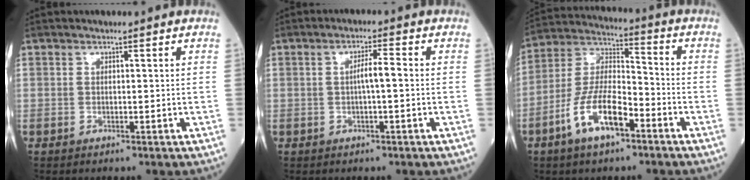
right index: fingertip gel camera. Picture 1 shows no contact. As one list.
[{"total": 3.0, "force": [-0.1, 0.2, 3.0], "torque": [-0.053, 0.004, -0.003]}, {"total": 11.8, "force": [-5.9, 4.0, 9.3], "torque": [-0.197, 0.006, -0.113]}]